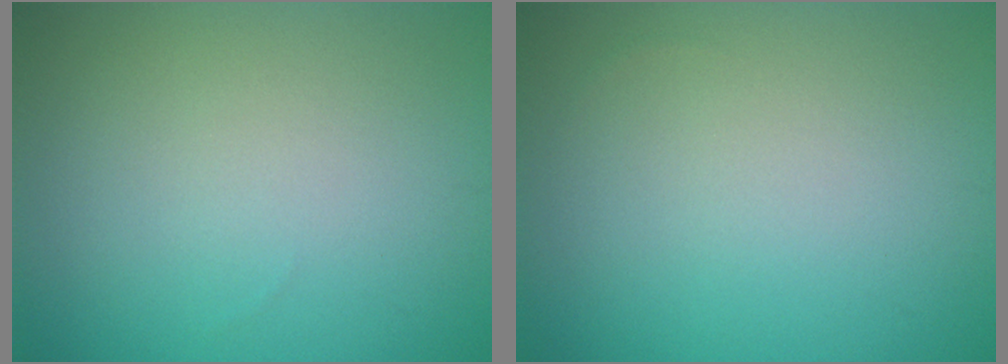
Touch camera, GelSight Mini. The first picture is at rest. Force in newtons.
{"total": 0.0}